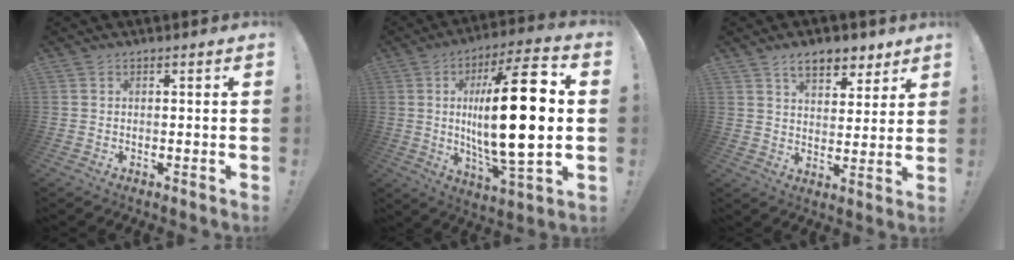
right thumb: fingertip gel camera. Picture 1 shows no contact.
{"total": 25.9, "force": [0.7, 8.0, 24.7], "torque": [-0.429, -0.009, -0.001]}
{"total": 9.5, "force": [6.3, 5.1, 4.8], "torque": [-0.066, -0.033, 0.115]}